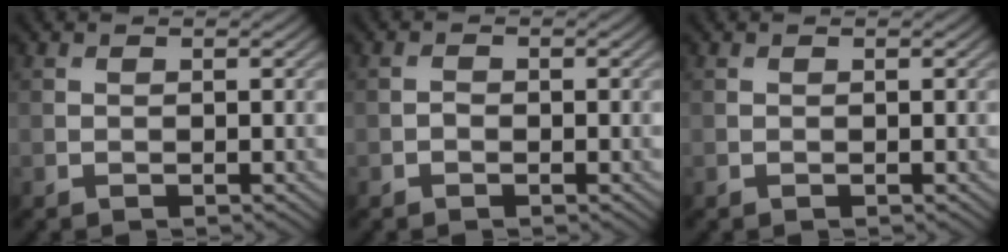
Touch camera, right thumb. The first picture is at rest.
{"total": 0.7, "force": [-0.4, 0.5, 0.3], "torque": [-0.006, 0.000, -0.009]}
{"total": 0.0}